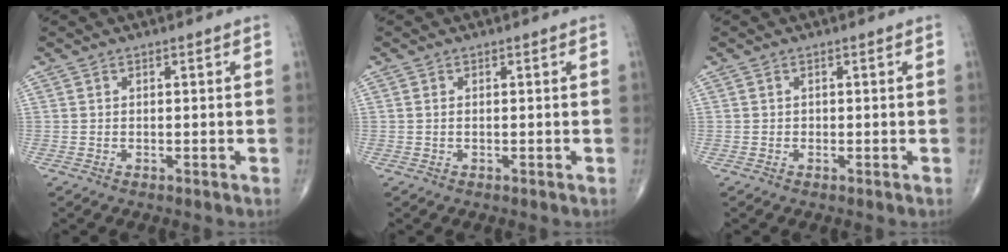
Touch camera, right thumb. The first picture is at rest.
{"total": 0.0}
{"total": 0.0}